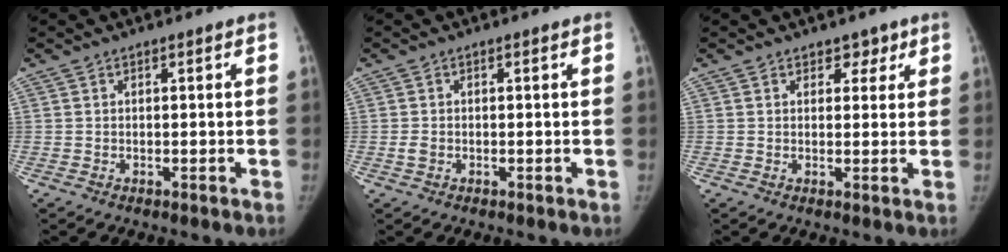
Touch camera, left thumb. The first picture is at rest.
{"total": 1.2, "force": [-0.3, 0.9, 0.7], "torque": [-0.015, 0.000, -0.007]}
{"total": 2.7, "force": [1.8, 1.9, 0.7], "torque": [0.018, -0.008, 0.020]}